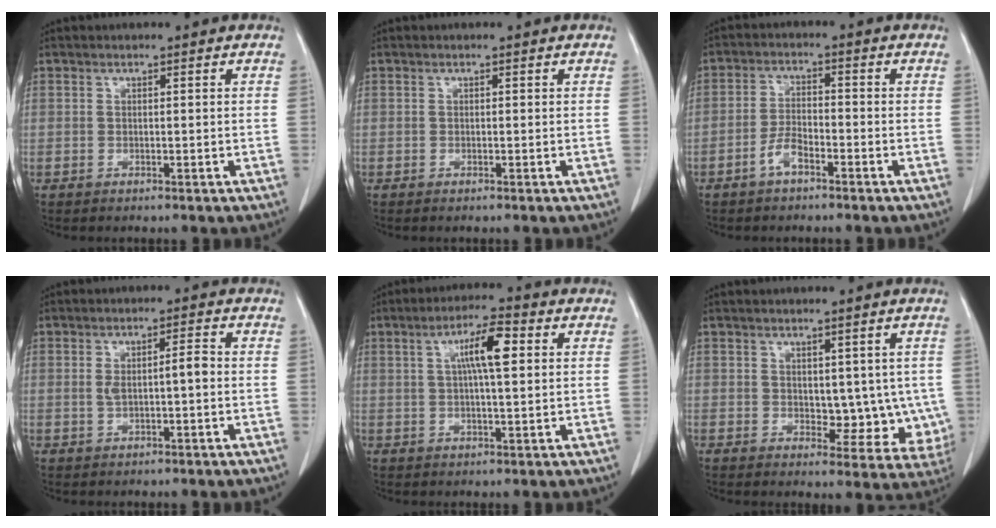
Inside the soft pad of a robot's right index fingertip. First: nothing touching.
{"total": 0.0}
{"total": 3.7, "force": [-2.3, 1.4, 2.5], "torque": [-0.051, 0.008, -0.044]}
{"total": 3.7, "force": [-0.1, 0.9, 3.6], "torque": [-0.069, 0.013, 0.003]}
{"total": 7.0, "force": [1.9, 0.9, 6.7], "torque": [-0.118, 0.013, 0.030]}
{"total": 7.2, "force": [0.5, 4.6, 5.5], "torque": [-0.045, -0.001, 0.019]}